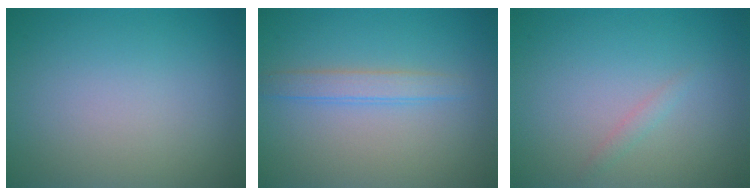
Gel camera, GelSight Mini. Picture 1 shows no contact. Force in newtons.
{"total": 1.9, "press": 1.9, "slide": 0.0}
{"total": 0.7, "press": 0.7, "slide": 0.0}